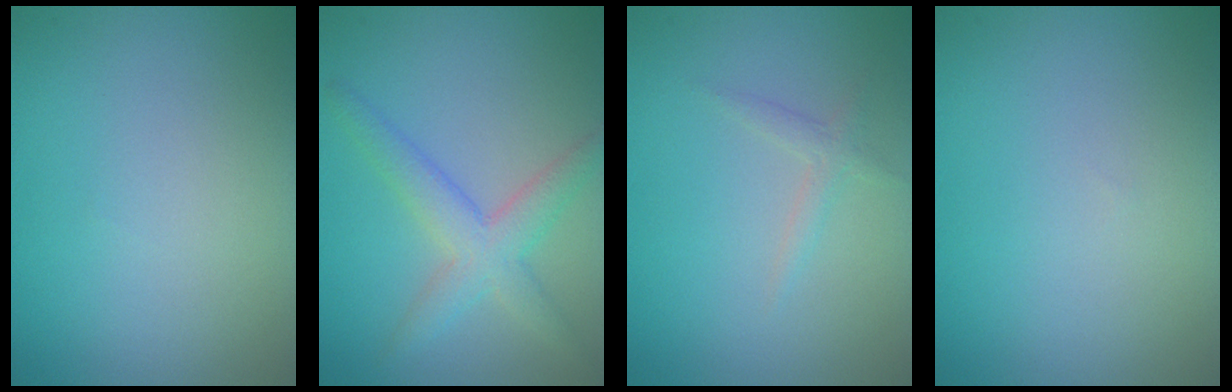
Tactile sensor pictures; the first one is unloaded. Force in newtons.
{"total": 3.7, "press": 3.7, "slide": 0.1}
{"total": 1.2, "press": 1.2, "slide": 0.1}
{"total": 0.0}